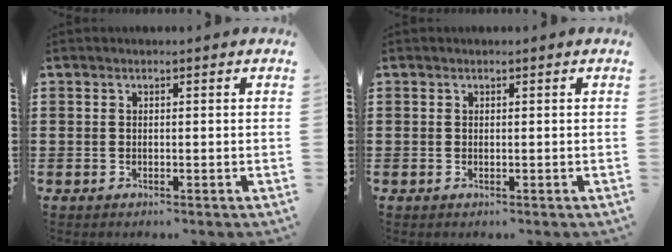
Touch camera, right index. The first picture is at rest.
{"total": 0.0}